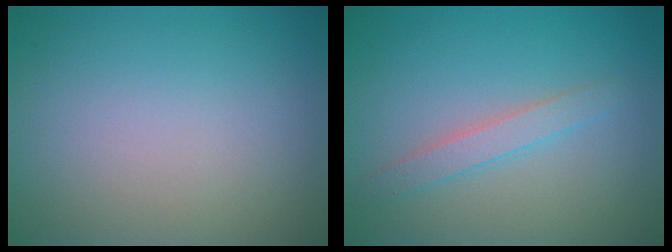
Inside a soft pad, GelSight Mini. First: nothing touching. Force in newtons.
{"total": 2.1, "press": 2.1, "slide": 0.1}